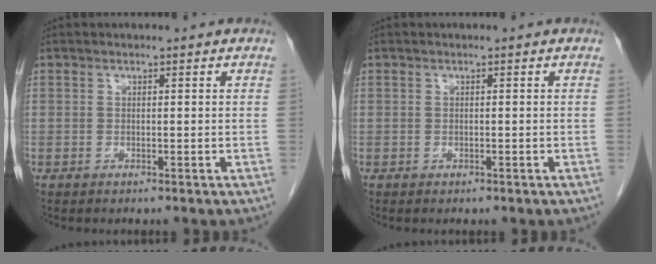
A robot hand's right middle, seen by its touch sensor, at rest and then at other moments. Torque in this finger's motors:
{"motor_torque": [-0.07, -0.01, -0.06, -0.01]}